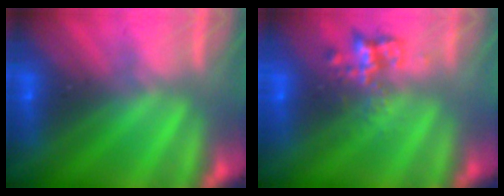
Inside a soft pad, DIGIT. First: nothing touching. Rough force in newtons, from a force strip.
{"total": 2.3}